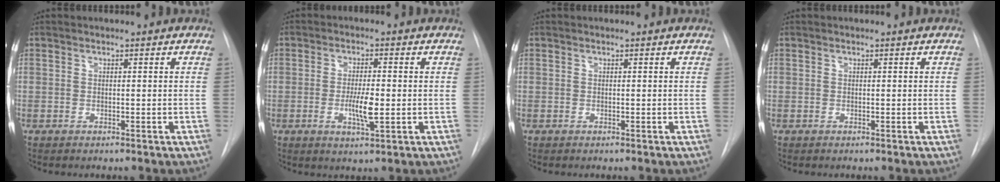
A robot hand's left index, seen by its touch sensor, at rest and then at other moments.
{"total": 5.0, "force": [-1.7, 0.8, 4.6], "torque": [-0.088, -0.012, -0.024]}
{"total": 0.0}
{"total": 0.0}